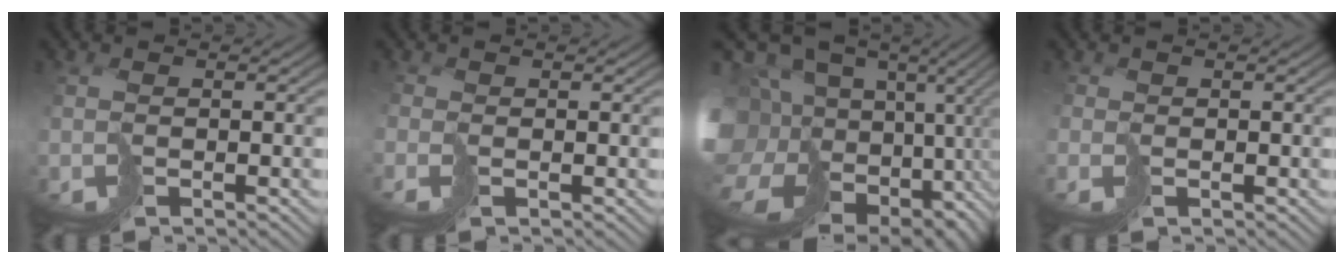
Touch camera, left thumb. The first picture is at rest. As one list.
[{"total": 1.2, "force": [0.2, -0.5, -1.1], "torque": [0.028, 0.004, 0.003]}, {"total": 17.2, "force": [-2.2, 13.0, 11.0], "torque": [-0.241, -0.014, -0.009]}, {"total": 1.1, "force": [0.3, -0.1, -1.0], "torque": [0.027, 0.000, 0.005]}]